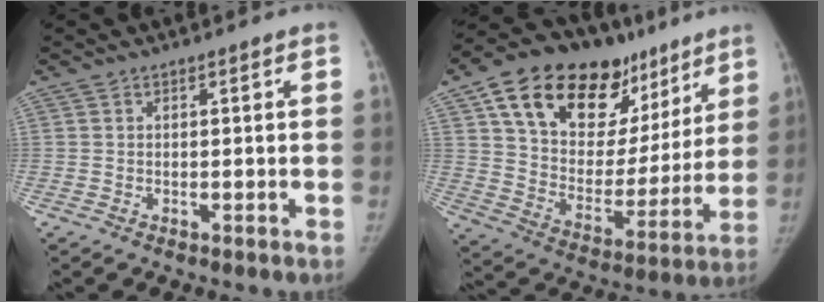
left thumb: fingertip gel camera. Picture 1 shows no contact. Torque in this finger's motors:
{"motor_torque": [1.27, 0.79, 1.85, -0.91, 0.12]}